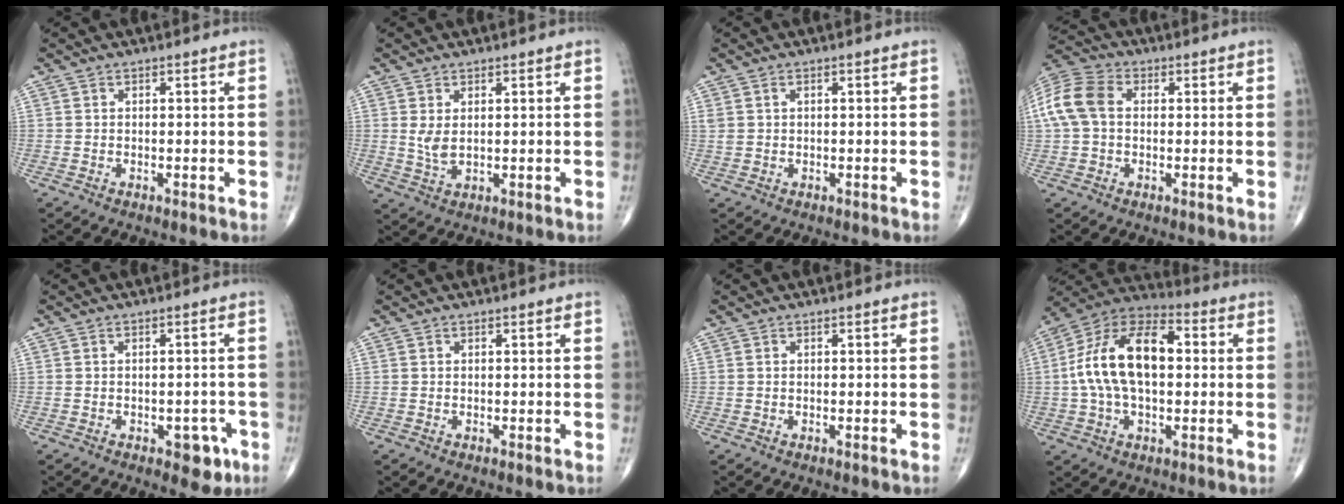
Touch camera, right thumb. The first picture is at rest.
{"total": 3.2, "force": [0.8, 1.4, 2.7], "torque": [-0.055, -0.009, 0.023]}
{"total": 1.1, "force": [0.5, 0.7, 0.7], "torque": [-0.020, 0.010, 0.017]}
{"total": 10.0, "force": [1.0, 7.0, 7.0], "torque": [-0.155, 0.030, 0.014]}
{"total": 4.7, "force": [-2.3, 2.6, 3.2], "torque": [-0.015, 0.010, -0.026]}
{"total": 0.0}
{"total": 0.0}
{"total": 17.7, "force": [1.3, 9.7, 14.7], "torque": [-0.267, 0.034, 0.014]}